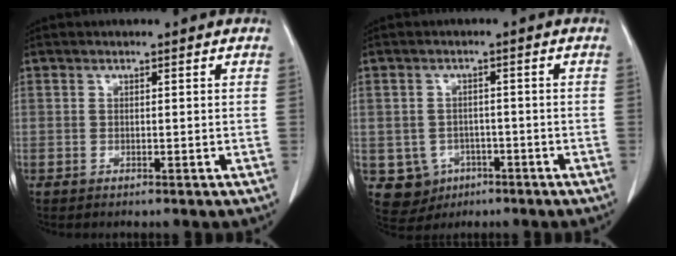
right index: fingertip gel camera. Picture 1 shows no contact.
{"total": 5.9, "force": [-2.0, 5.4, 1.0], "torque": [-0.016, 0.008, -0.018]}